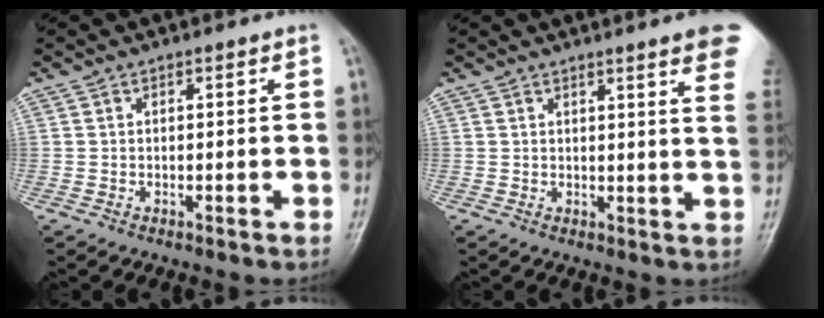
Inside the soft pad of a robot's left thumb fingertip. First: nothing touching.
{"total": 9.4, "force": [6.1, 0.9, 7.1], "torque": [-0.069, -0.017, 0.057]}